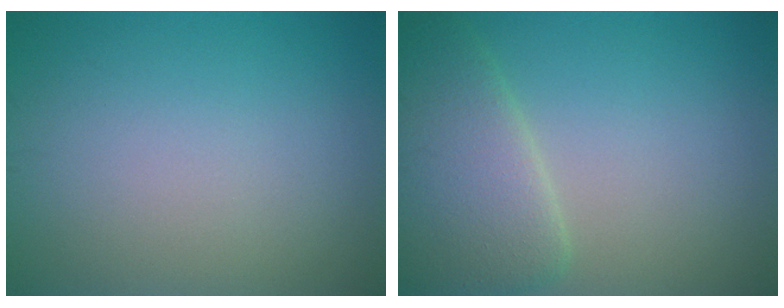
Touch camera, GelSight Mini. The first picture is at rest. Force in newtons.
{"total": 5.7, "press": 5.7, "slide": 0.0}